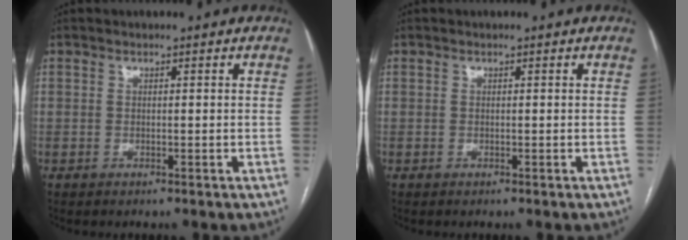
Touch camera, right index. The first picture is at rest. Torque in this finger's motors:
{"motor_torque": [0.00, 0.00, 0.00, 0.00]}